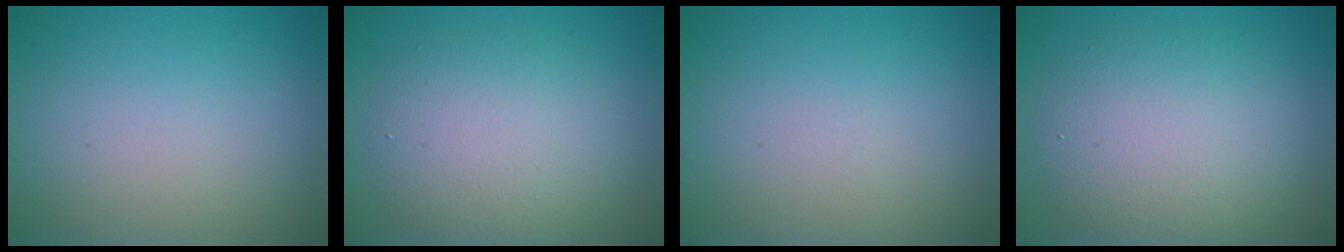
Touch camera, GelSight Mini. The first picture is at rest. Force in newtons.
{"total": 5.5, "press": 5.5, "slide": 0.5}
{"total": 0.0}
{"total": 6.0, "press": 6.0, "slide": 0.2}